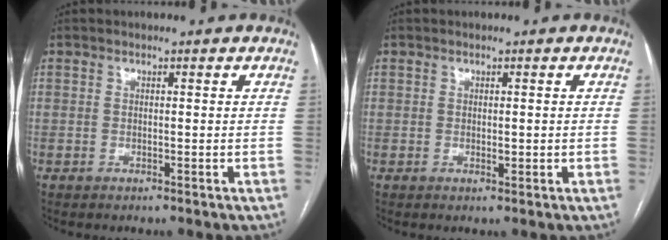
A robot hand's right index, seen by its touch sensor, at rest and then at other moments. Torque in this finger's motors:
{"motor_torque": [-0.11, 0.25, 0.00, 0.00]}